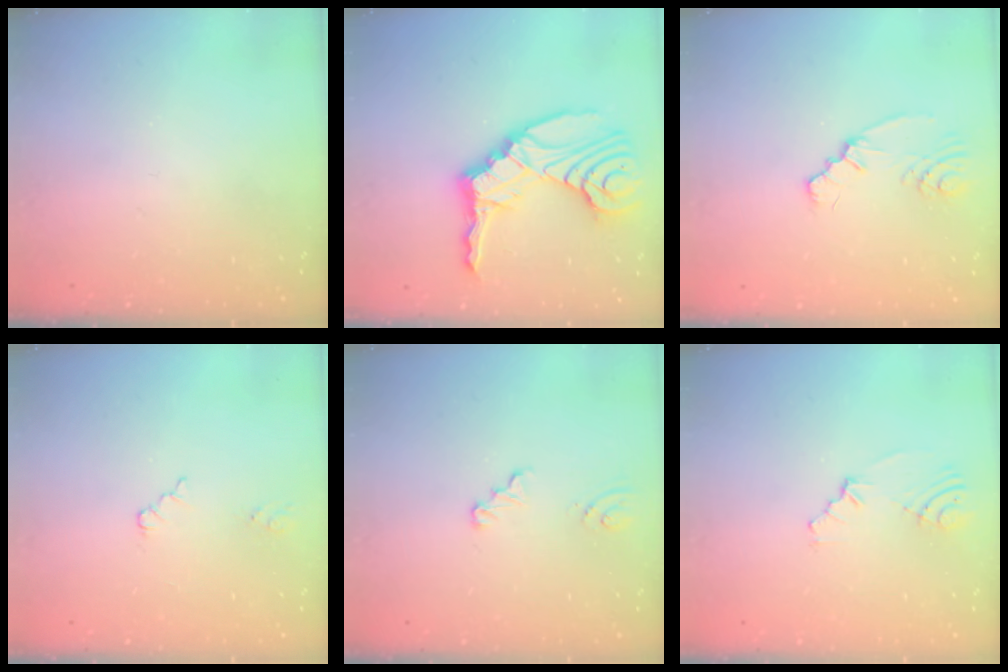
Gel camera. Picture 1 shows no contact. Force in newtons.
{"total": 18.4, "press": 18.1, "slide": 3.3}
{"total": 2.3, "press": 2.2, "slide": 0.5}
{"total": 3.3, "press": 3.2, "slide": 0.5}
{"total": 2.1, "press": 2.1, "slide": 0.2}
{"total": 4.8, "press": 1.7, "slide": 4.5}